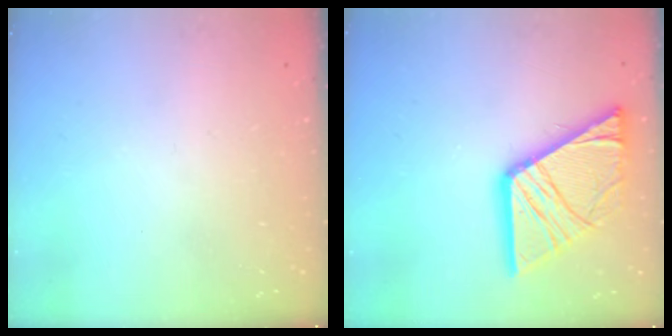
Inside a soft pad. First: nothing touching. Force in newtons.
{"total": 19.0, "press": 18.9, "slide": 2.4}